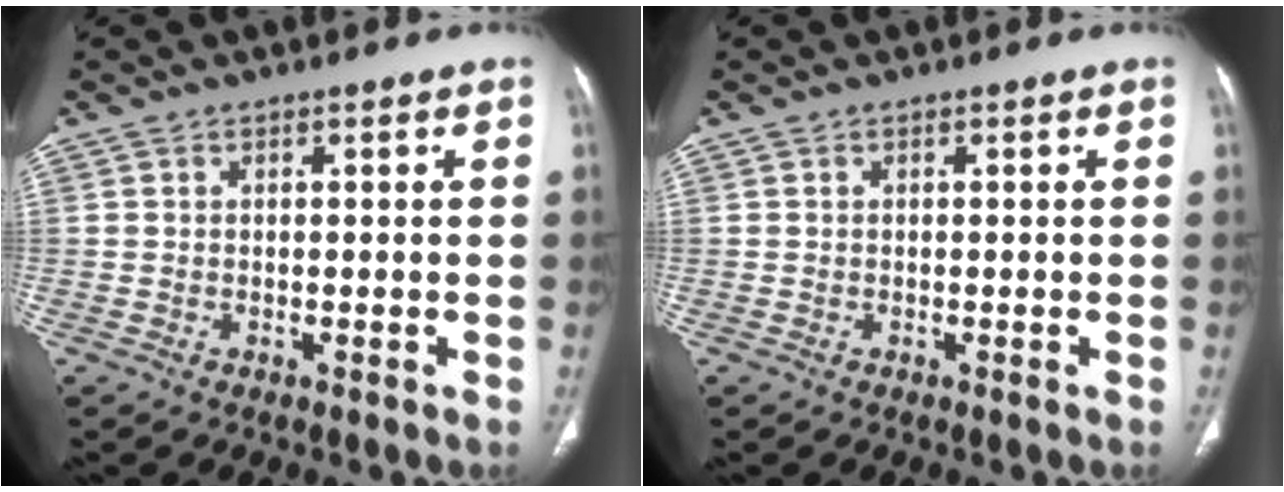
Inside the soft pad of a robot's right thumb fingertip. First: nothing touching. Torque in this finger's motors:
{"motor_torque": [0.08, 0.11, -0.08, 0.08, 0.04]}